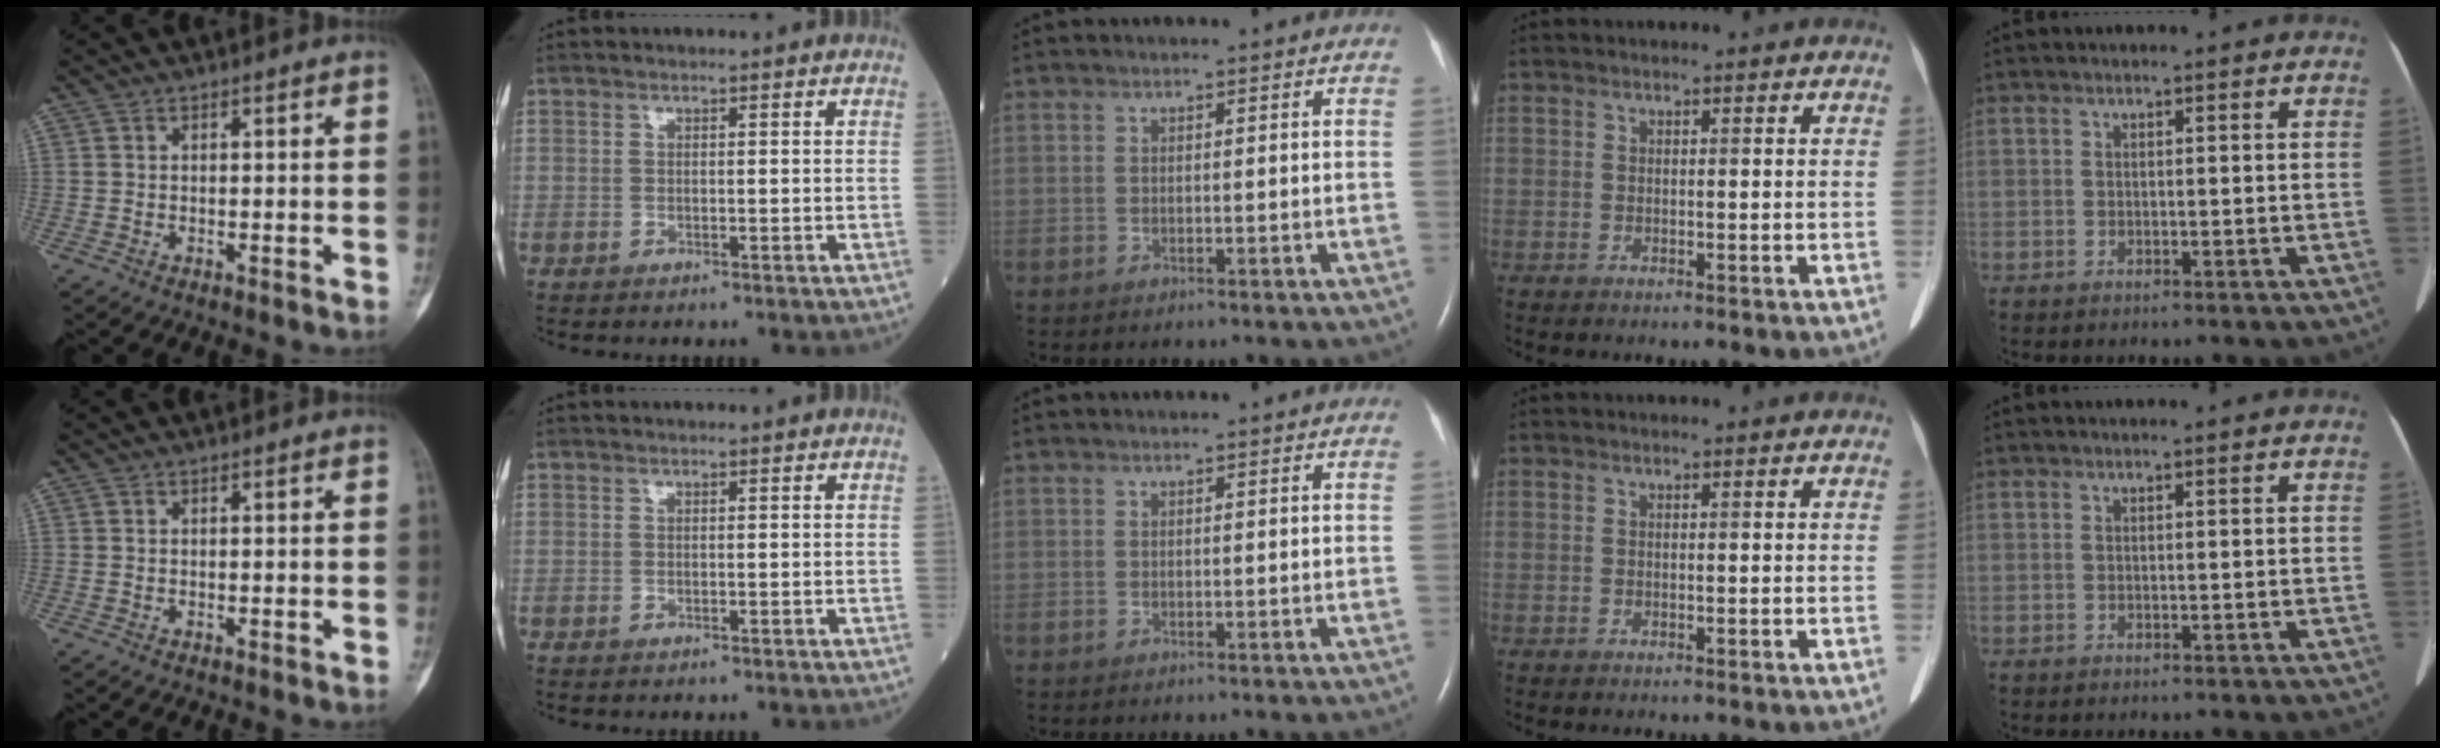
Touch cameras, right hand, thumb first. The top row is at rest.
{}